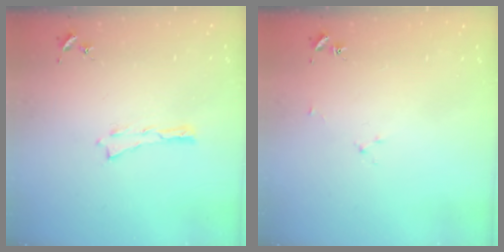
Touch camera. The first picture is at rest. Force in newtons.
{"total": 1.9, "press": 1.9, "slide": 0.3}